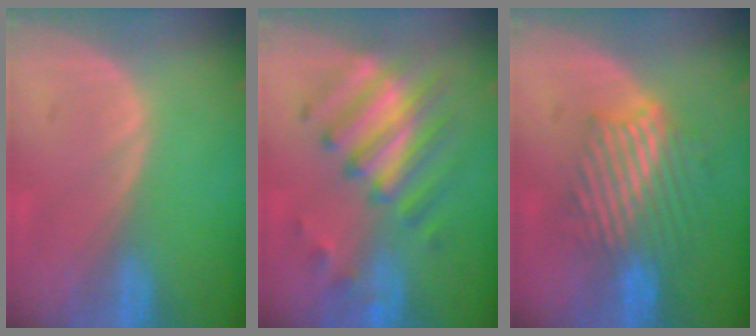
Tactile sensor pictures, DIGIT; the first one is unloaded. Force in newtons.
{"total": 8.1, "press": 7.9, "slide": 1.8}
{"total": 9.4, "press": 8.3, "slide": 4.3}